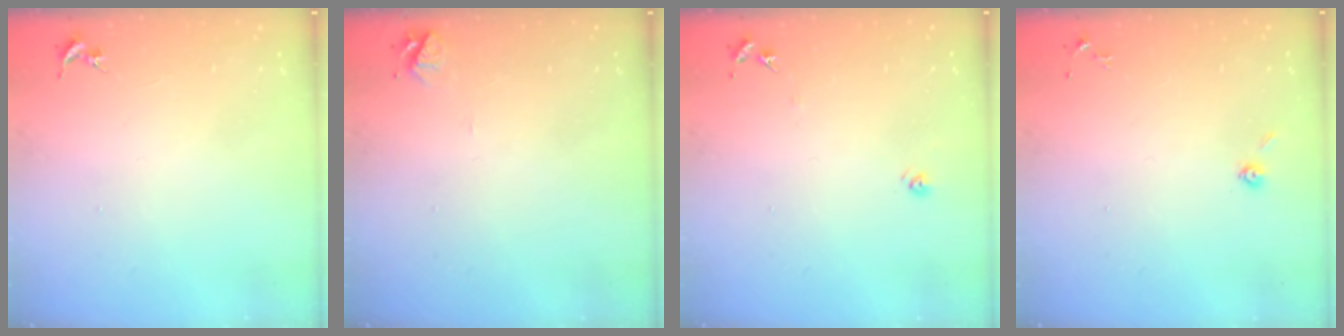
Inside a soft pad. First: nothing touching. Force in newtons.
{"total": 4.9, "press": 4.9, "slide": 0.5}
{"total": 5.9, "press": 5.9, "slide": 0.5}
{"total": 3.9, "press": 3.8, "slide": 0.9}